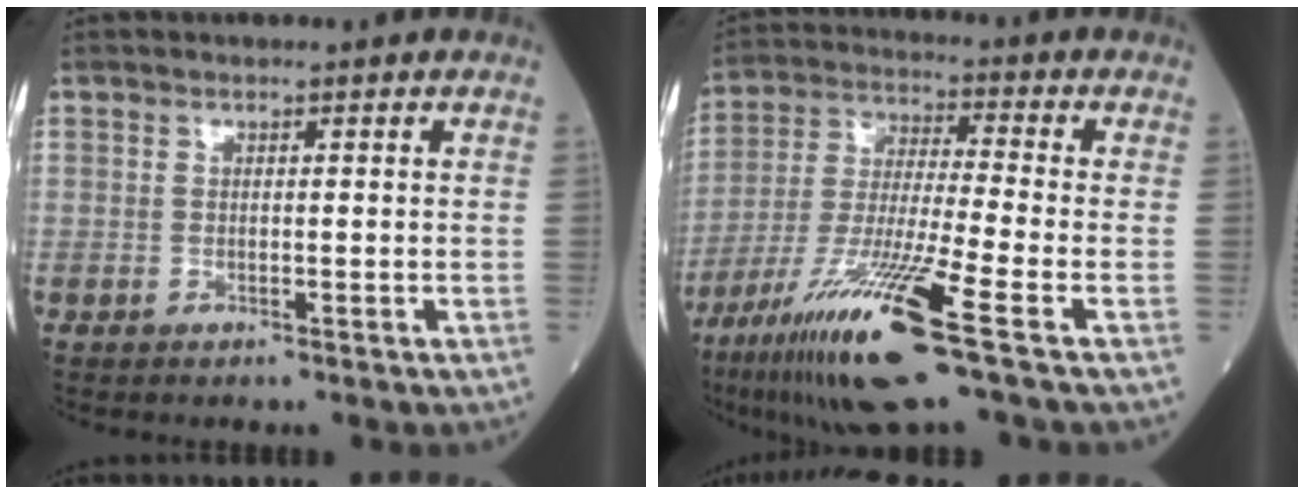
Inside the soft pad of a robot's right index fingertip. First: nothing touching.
{"total": 16.8, "force": [-8.8, -0.2, 14.4], "torque": [-0.295, -0.045, -0.164]}